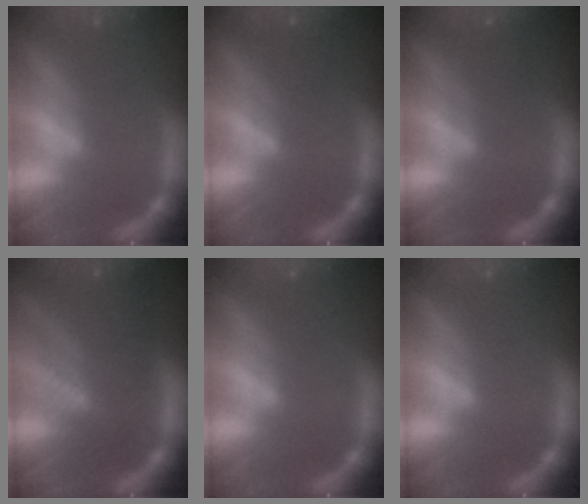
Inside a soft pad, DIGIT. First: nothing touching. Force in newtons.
{"total": 2.0}
{"total": 2.5}
{"total": 7.6}
{"total": 0.0}
{"total": 0.0}